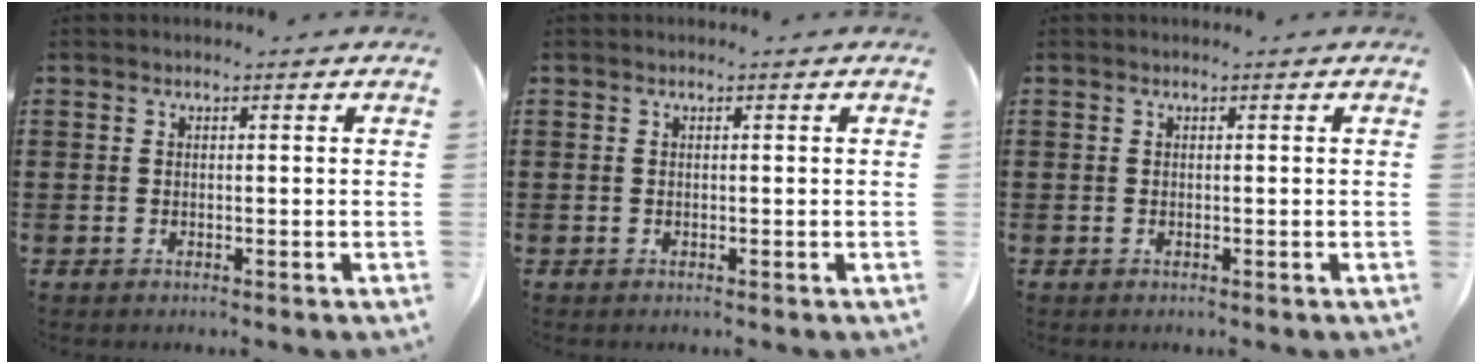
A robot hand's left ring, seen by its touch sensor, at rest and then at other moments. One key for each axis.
{"total": 0.0}
{"total": 0.0}